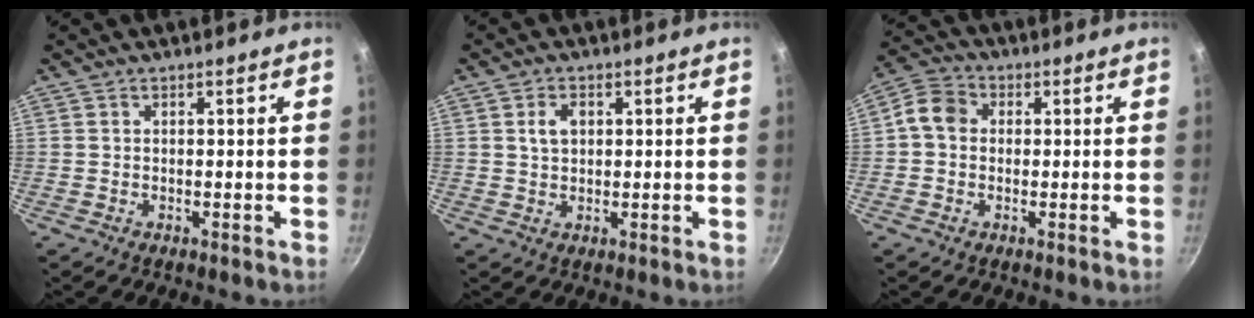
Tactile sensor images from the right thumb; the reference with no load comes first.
{"total": 3.5, "force": [0.9, 2.4, 2.3], "torque": [-0.030, 0.000, 0.017]}
{"total": 5.8, "force": [0.2, 4.9, 3.1], "torque": [-0.045, 0.014, -0.016]}